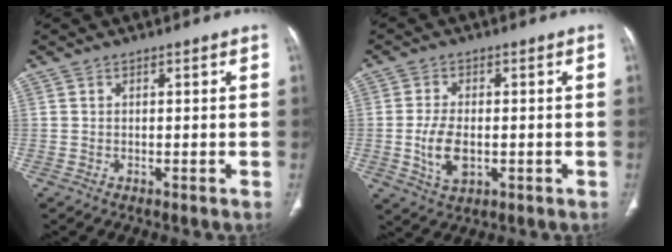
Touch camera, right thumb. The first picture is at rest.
{"total": 7.0, "force": [-1.1, 4.0, 5.7], "torque": [-0.110, -0.003, -0.014]}